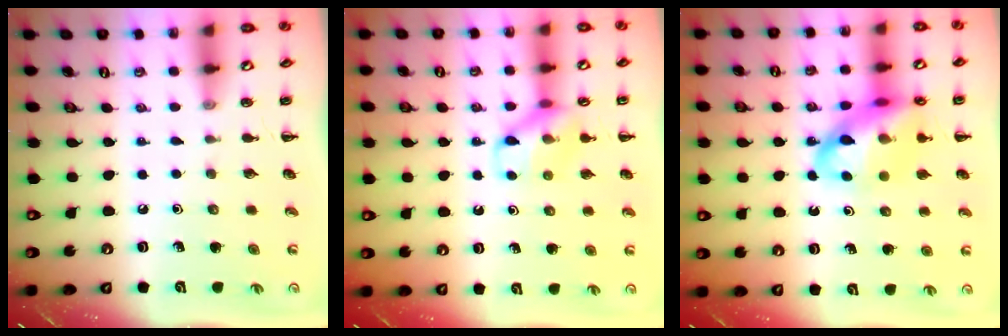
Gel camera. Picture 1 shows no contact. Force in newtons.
{"total": 11.9, "press": 11.9, "slide": 1.0}
{"total": 17.7, "press": 17.3, "slide": 3.4}